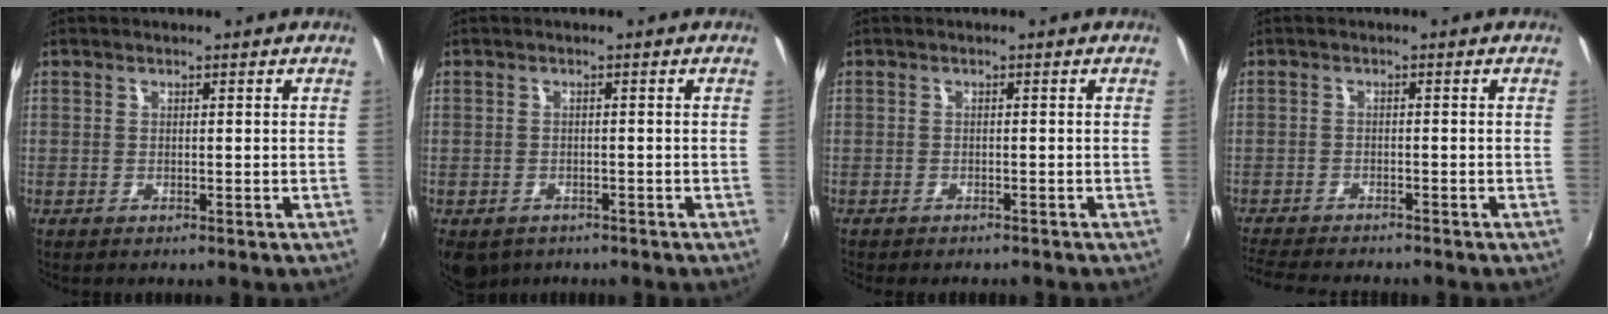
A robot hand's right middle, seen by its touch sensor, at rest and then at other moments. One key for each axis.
{"total": 5.7, "fx": -3.6, "fy": 3.6, "fz": 2.6, "tx": -0.063, "ty": -0.018, "tz": -0.049}
{"total": 2.5, "fx": -2.3, "fy": 0.6, "fz": 0.8, "tx": -0.024, "ty": -0.014, "tz": -0.036}
{"total": 7.5, "fx": -7.0, "fy": 0.8, "fz": 2.7, "tx": -0.076, "ty": -0.022, "tz": -0.119}